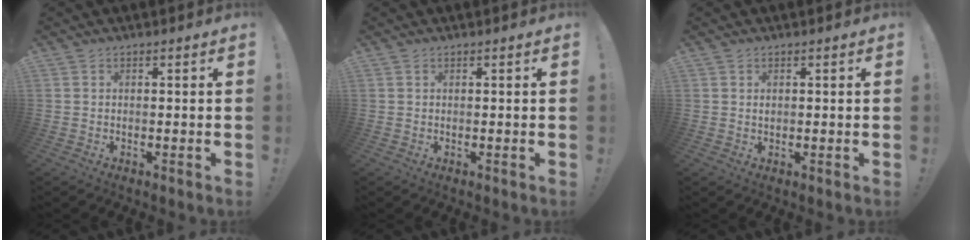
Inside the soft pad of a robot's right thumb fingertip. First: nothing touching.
{"total": 0.0}
{"total": 0.7, "force": [0.4, 0.6, 0.2], "torque": [0.004, -0.001, 0.005]}